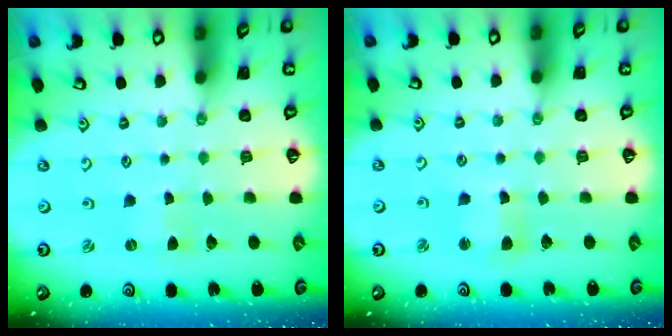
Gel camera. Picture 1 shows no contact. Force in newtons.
{"total": 4.3, "press": 4.2, "slide": 0.6}